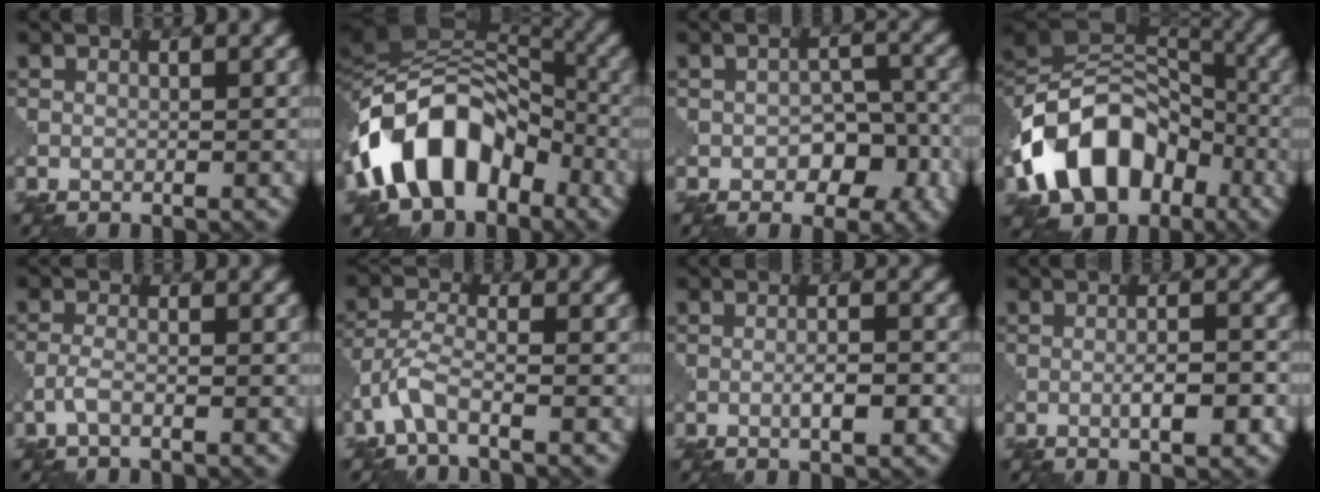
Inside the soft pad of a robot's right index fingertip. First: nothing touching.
{"total": 13.6, "force": [-5.5, 8.8, 8.8], "torque": [-0.149, 0.021, -0.115]}
{"total": 5.2, "force": [-1.9, 3.3, 3.5], "torque": [-0.037, 0.002, -0.030]}
{"total": 13.7, "force": [-5.4, 9.5, 8.3], "torque": [-0.156, 0.010, -0.113]}
{"total": 1.6, "force": [-1.0, 0.5, 1.2], "torque": [-0.030, 0.003, -0.027]}
{"total": 3.6, "force": [-2.2, 1.0, 2.7], "torque": [-0.065, 0.002, -0.059]}
{"total": 2.4, "force": [-0.8, 0.4, 2.3], "torque": [-0.037, 0.005, -0.015]}
{"total": 3.3, "force": [-1.1, 0.6, 3.0], "torque": [-0.049, 0.005, -0.018]}